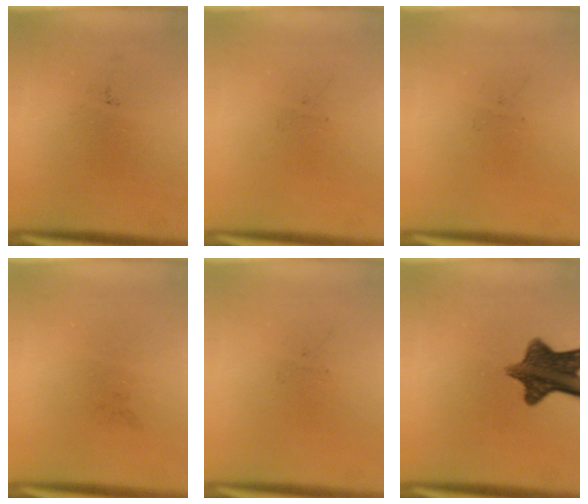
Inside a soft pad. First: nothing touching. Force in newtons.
{"total": 0.0}
{"total": 0.0}
{"total": 0.0}
{"total": 0.0}
{"total": 10.4}